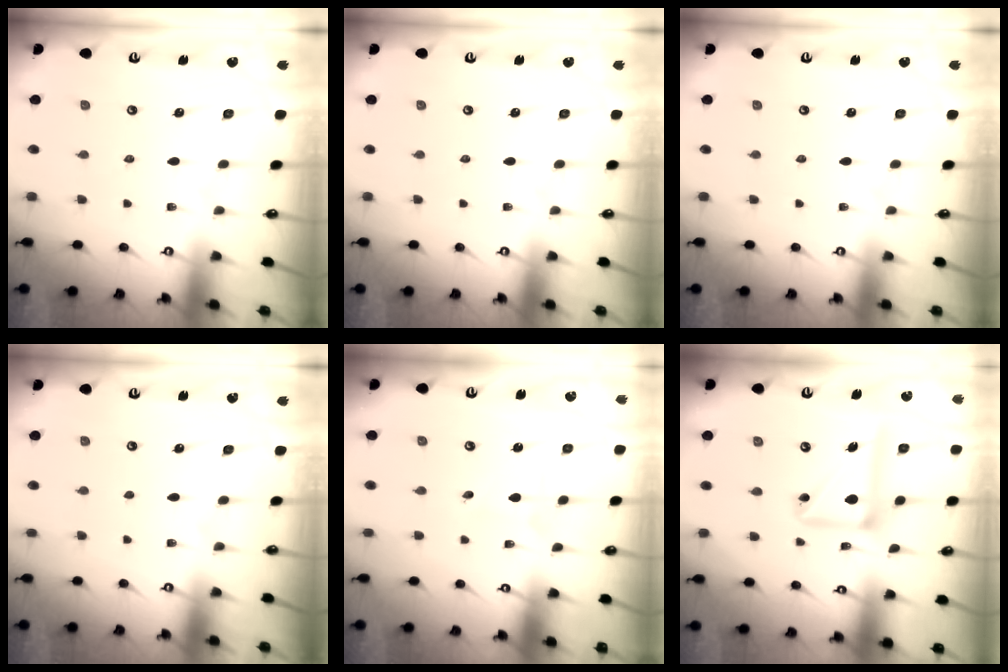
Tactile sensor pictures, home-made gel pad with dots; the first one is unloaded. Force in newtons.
{"total": 0.0}
{"total": 0.0}
{"total": 0.0}
{"total": 2.0, "press": 2.0, "slide": 0.2}
{"total": 13.7, "press": 13.6, "slide": 2.2}